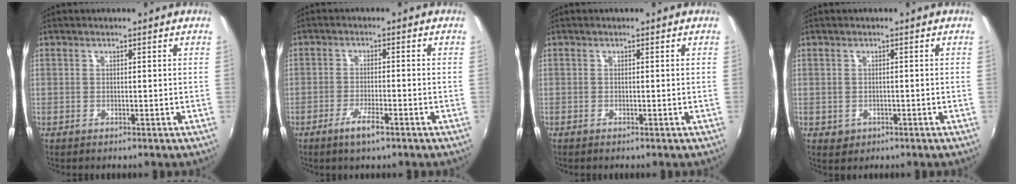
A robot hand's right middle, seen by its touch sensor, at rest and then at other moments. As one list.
[{"total": 4.4, "force": [-2.9, 0.8, 3.2], "torque": [-0.074, -0.007, -0.054]}, {"total": 0.0}, {"total": 2.1, "force": [-0.6, 1.8, 0.8], "torque": [-0.016, -0.003, -0.006]}]